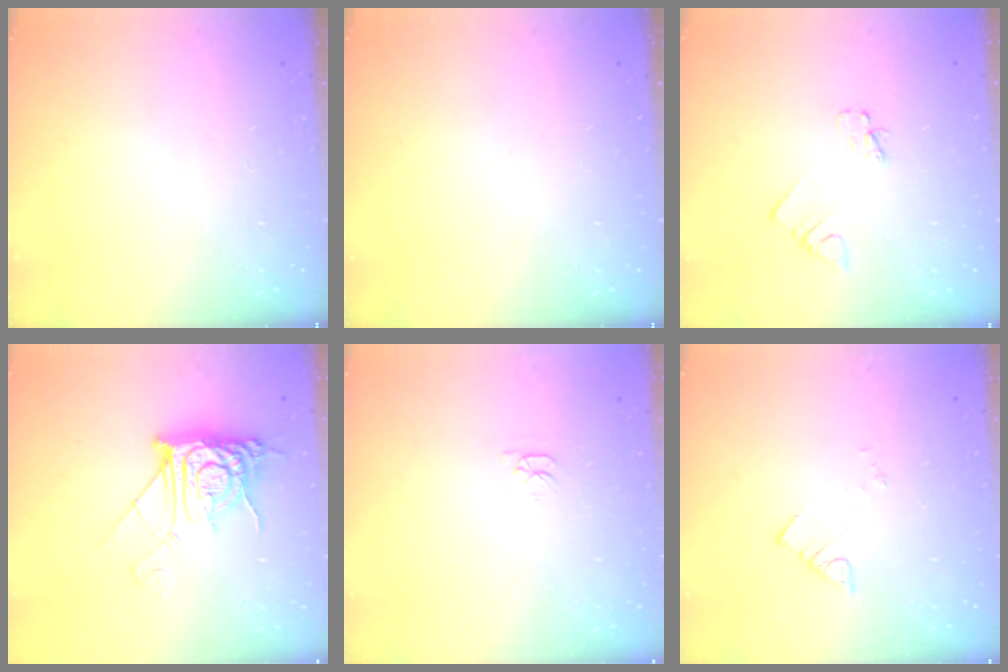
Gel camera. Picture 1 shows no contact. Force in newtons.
{"total": 0.0}
{"total": 2.4, "press": 2.4, "slide": 0.3}
{"total": 12.2, "press": 12.1, "slide": 1.3}
{"total": 2.7, "press": 2.7, "slide": 0.4}
{"total": 2.1, "press": 2.0, "slide": 0.4}